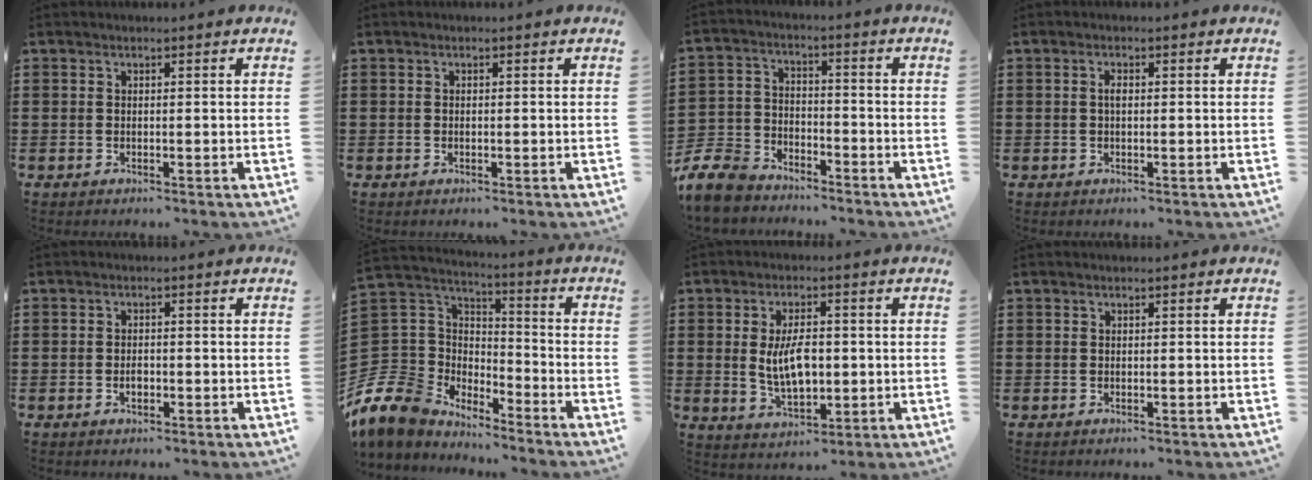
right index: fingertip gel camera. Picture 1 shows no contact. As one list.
[{"total": 0.0}, {"total": 8.2, "force": [-7.5, 2.4, 2.1], "torque": [-0.072, 0.012, -0.156]}, {"total": 1.2, "force": [0.0, 0.4, 1.2], "torque": [-0.023, 0.002, -0.001]}, {"total": 1.6, "force": [-0.7, 0.6, 1.3], "torque": [-0.026, -0.002, -0.012]}, {"total": 9.4, "force": [-6.2, 6.9, 1.8], "torque": [-0.096, -0.006, -0.124]}, {"total": 7.3, "force": [0.1, 3.4, 6.4], "torque": [-0.119, -0.004, -0.004]}, {"total": 0.0}]